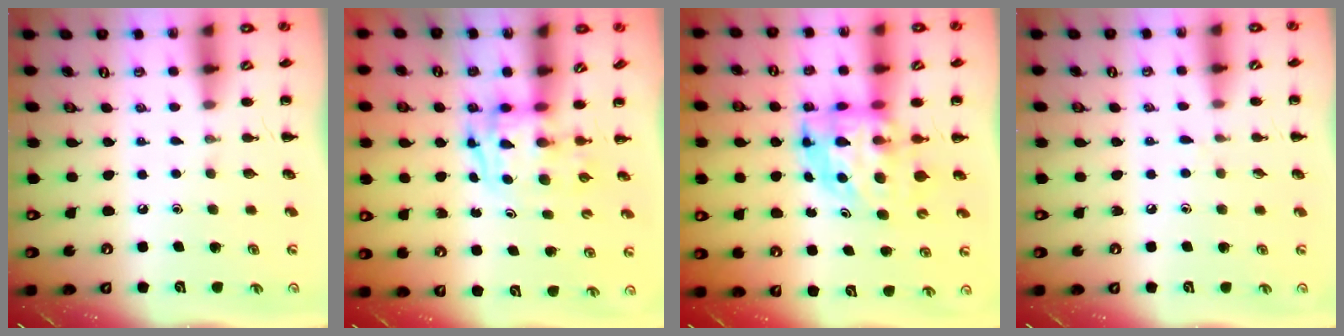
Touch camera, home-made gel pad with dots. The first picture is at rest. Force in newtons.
{"total": 3.2, "press": 3.2, "slide": 0.6}
{"total": 6.4, "press": 6.1, "slide": 1.8}
{"total": 4.4, "press": 4.0, "slide": 2.0}